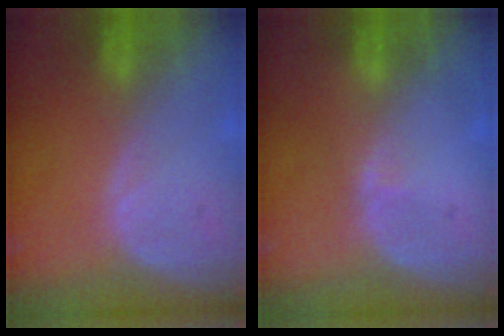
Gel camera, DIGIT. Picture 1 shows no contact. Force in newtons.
{"total": 0.8, "press": 0.8, "slide": 0.4}